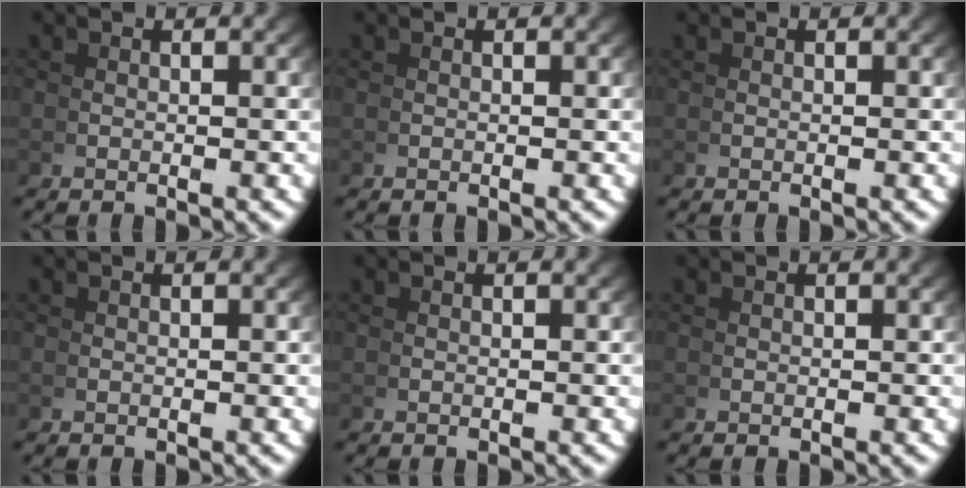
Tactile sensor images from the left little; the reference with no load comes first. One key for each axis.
{"total": 0.0}
{"total": 0.0}
{"total": 0.0}
{"total": 0.0}
{"total": 0.0}